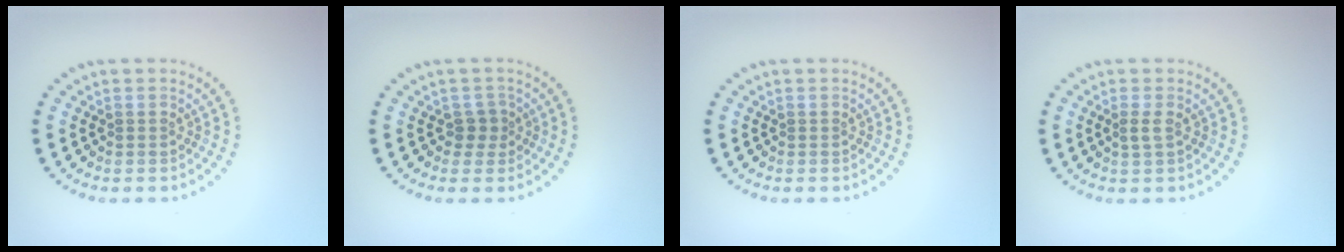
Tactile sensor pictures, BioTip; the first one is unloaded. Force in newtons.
{"total": 1.4, "press": 1.1, "slide": 0.8}
{"total": 0.0}
{"total": 0.8, "press": 0.8, "slide": 0.2}